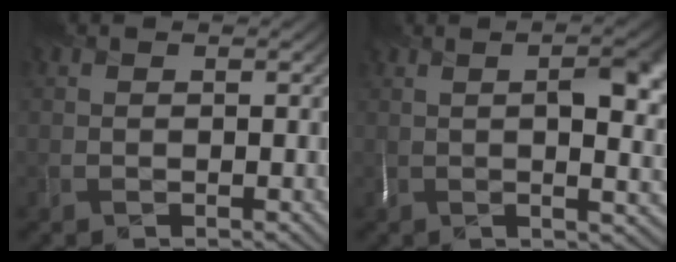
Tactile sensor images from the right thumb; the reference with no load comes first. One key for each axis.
{"total": 9.7, "fx": 1.4, "fy": 3.4, "fz": 8.9, "tx": -0.107, "ty": 0.008, "tz": 0.013}